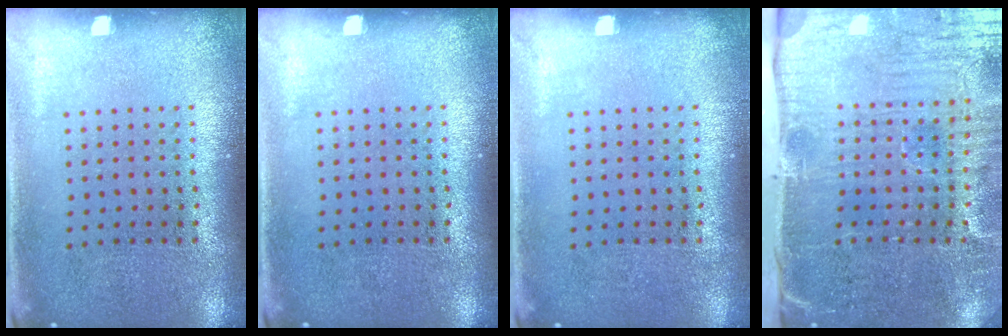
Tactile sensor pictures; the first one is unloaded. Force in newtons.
{"total": 0.0}
{"total": 0.0}
{"total": 5.2, "press": 4.3, "slide": 2.9}